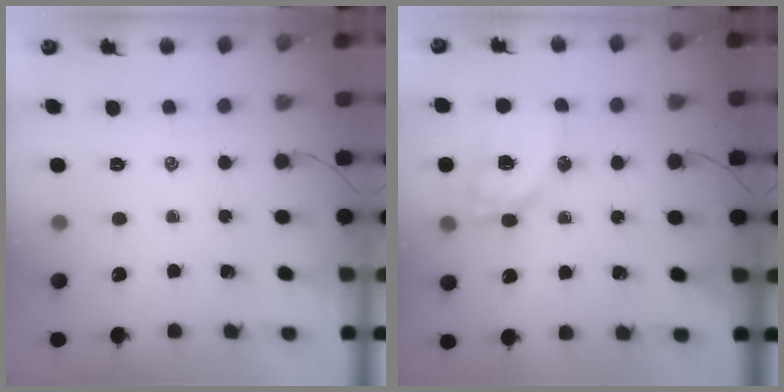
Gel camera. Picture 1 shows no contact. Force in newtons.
{"total": 14.6, "press": 14.4, "slide": 2.3}